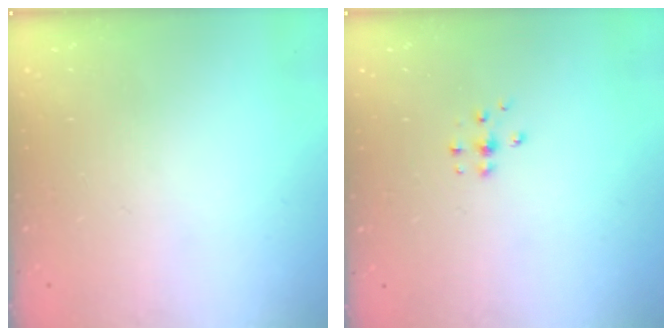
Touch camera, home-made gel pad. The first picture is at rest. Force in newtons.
{"total": 4.1, "press": 4.1, "slide": 0.6}